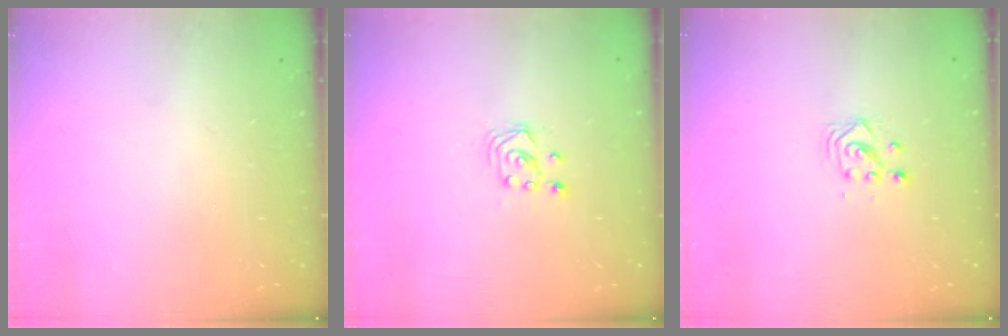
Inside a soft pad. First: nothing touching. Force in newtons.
{"total": 2.6, "press": 2.6, "slide": 0.3}
{"total": 3.0, "press": 3.0, "slide": 0.1}